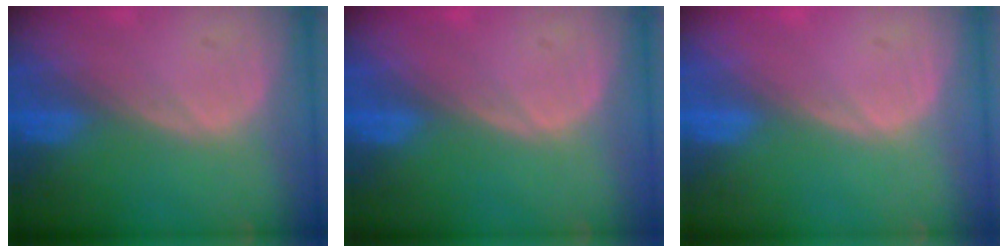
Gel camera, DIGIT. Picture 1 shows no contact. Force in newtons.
{"total": 0.0}
{"total": 0.0}